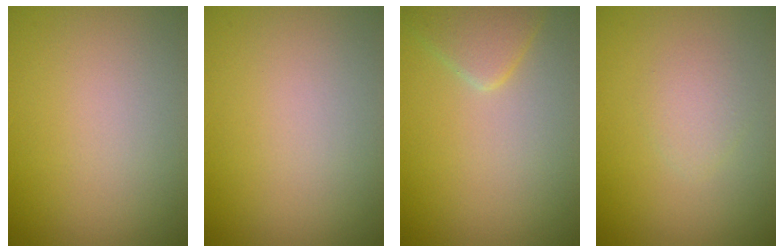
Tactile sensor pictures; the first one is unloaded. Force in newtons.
{"total": 0.0}
{"total": 2.5, "press": 2.5, "slide": 0.2}
{"total": 1.4, "press": 1.4, "slide": 0.0}